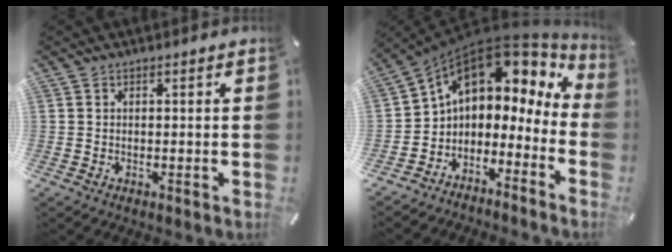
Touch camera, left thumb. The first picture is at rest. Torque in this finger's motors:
{"motor_torque": [1.23, 3.78, 1.58, -0.02, 0.44]}